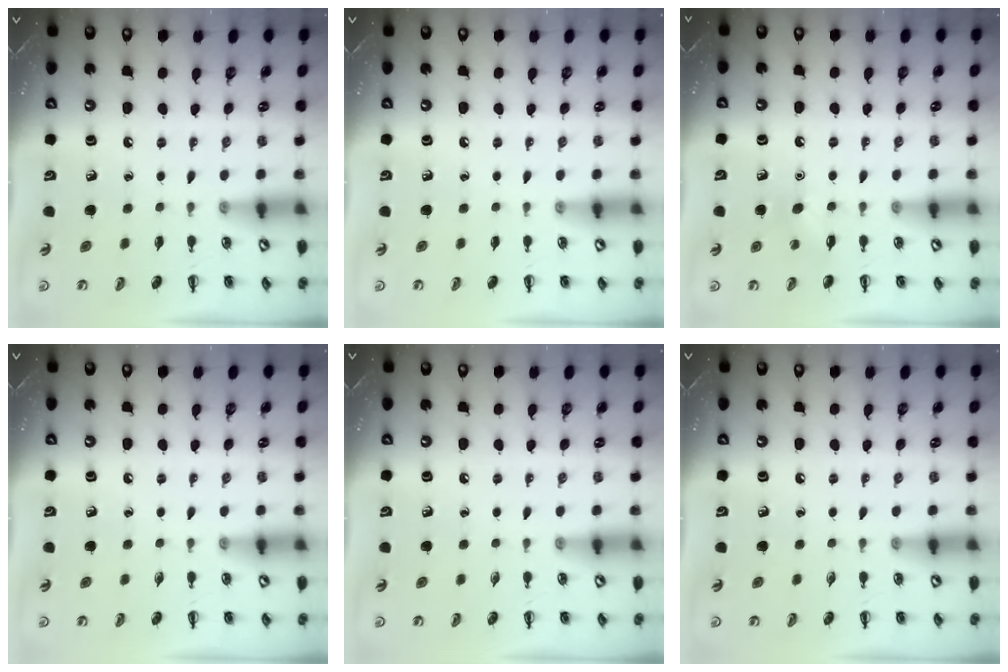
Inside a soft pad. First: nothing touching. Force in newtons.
{"total": 0.0}
{"total": 4.9, "press": 4.8, "slide": 1.3}
{"total": 0.0}
{"total": 0.0}
{"total": 0.0}